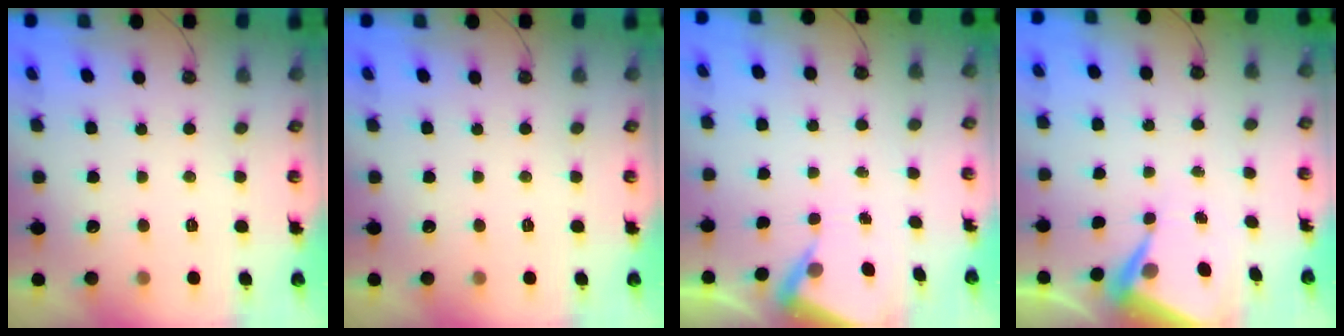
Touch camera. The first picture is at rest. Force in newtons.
{"total": 0.0}
{"total": 4.1, "press": 4.1, "slide": 0.5}
{"total": 6.5, "press": 6.5, "slide": 0.3}